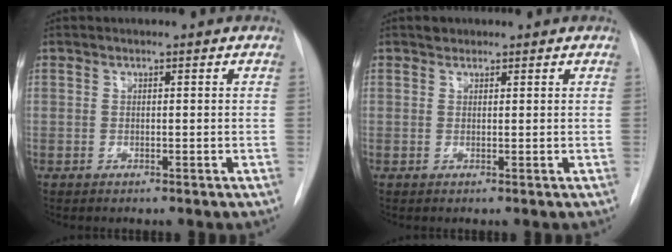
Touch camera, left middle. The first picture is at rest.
{"total": 1.0, "force": [0.7, 0.6, 0.1], "torque": [-0.001, 0.003, 0.009]}